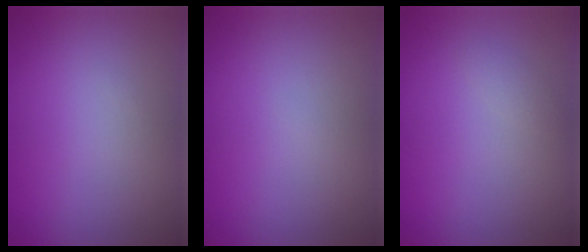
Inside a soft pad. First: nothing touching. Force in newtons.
{"total": 0.0}
{"total": 0.7, "press": 0.7, "slide": 0.0}